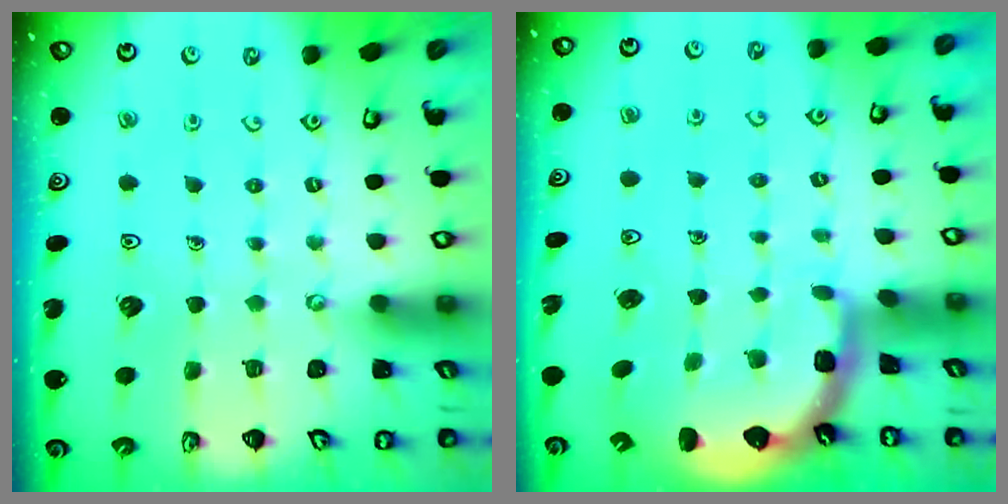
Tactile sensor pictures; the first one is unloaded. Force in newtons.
{"total": 2.4, "press": 1.5, "slide": 1.9}